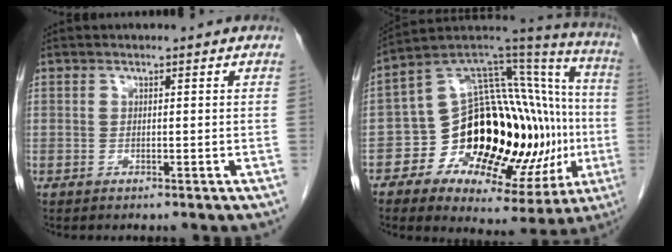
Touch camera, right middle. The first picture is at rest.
{"total": 27.7, "force": [-4.1, 11.3, 25.0], "torque": [-0.322, 0.042, -0.049]}